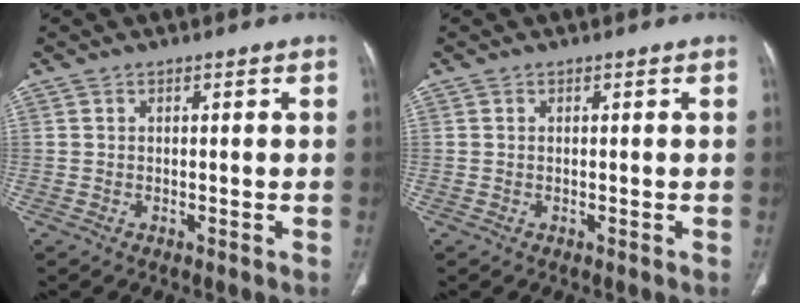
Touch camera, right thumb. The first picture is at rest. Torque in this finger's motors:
{"motor_torque": [-0.02, -0.10, -0.28, -0.07, -0.02]}